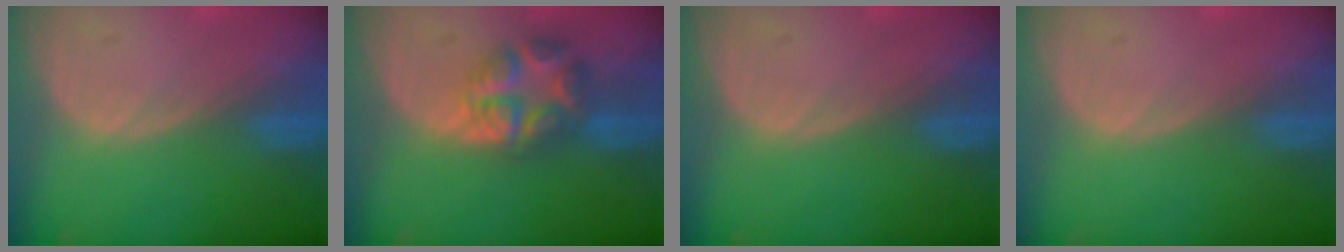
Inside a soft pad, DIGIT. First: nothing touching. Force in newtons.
{"total": 6.7, "press": 6.7, "slide": 0.3}
{"total": 0.0}
{"total": 0.0}